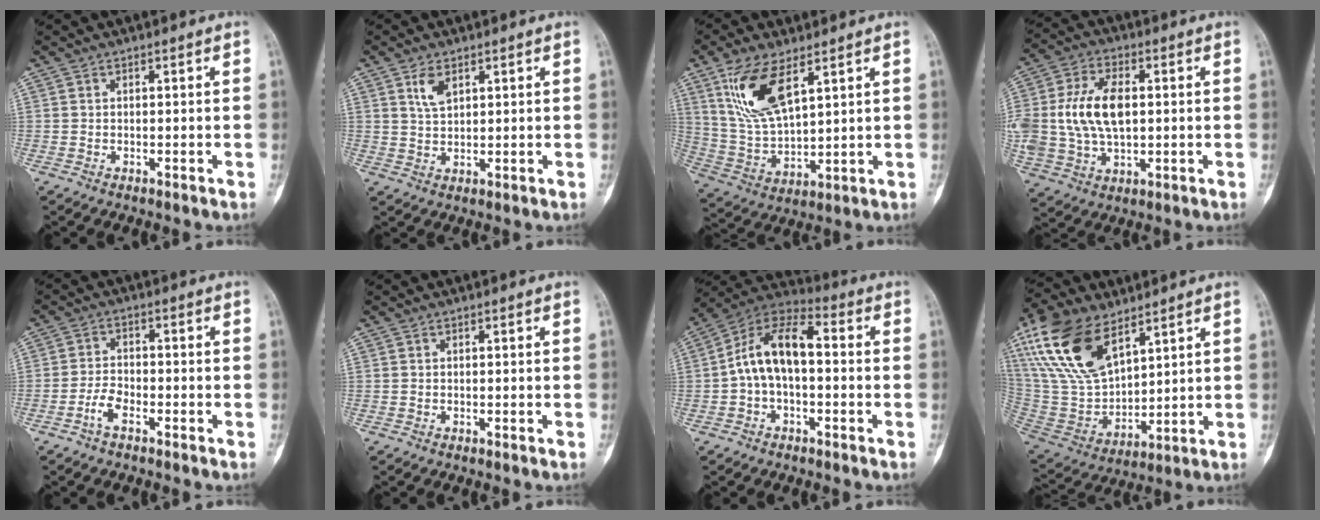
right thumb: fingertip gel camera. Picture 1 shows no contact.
{"total": 4.0, "force": [2.1, 2.0, 2.7], "torque": [-0.044, -0.010, 0.043]}
{"total": 13.7, "force": [6.9, 5.6, 10.4], "torque": [-0.198, -0.026, 0.144]}
{"total": 14.7, "force": [1.4, 8.9, 11.6], "torque": [-0.231, 0.007, 0.033]}
{"total": 3.6, "force": [-2.3, 1.6, 2.3], "torque": [-0.041, 0.015, -0.050]}
{"total": 0.0}
{"total": 12.1, "force": [-0.4, 6.7, 10.1], "torque": [-0.173, 0.045, -0.020]}
{"total": 21.0, "force": [11.6, 10.5, 13.9], "torque": [-0.276, -0.037, 0.233]}